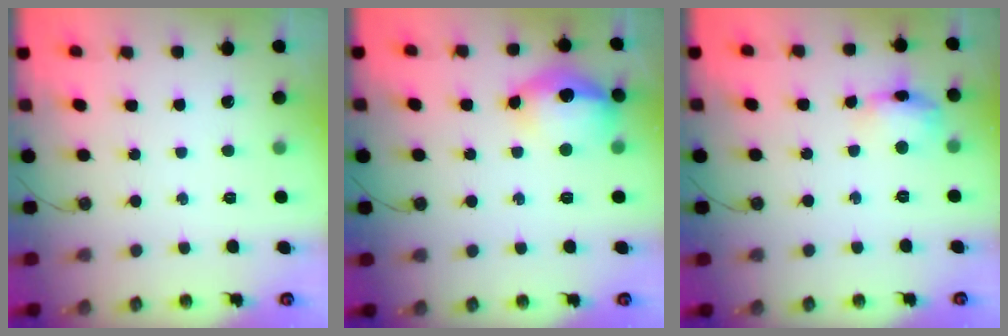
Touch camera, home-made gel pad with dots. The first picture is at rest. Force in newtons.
{"total": 14.8, "press": 14.7, "slide": 1.7}
{"total": 11.1, "press": 11.1, "slide": 0.8}